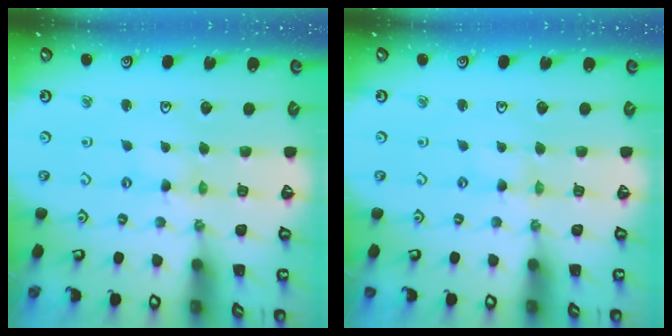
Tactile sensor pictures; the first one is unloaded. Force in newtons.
{"total": 0.0}